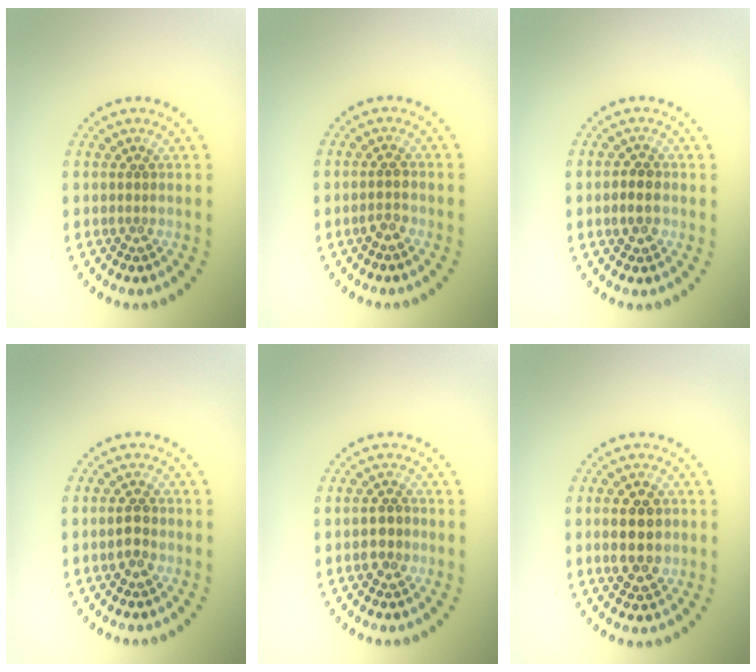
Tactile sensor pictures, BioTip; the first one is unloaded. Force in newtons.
{"total": 1.5, "press": 1.5, "slide": 0.3}
{"total": 2.3, "press": 2.2, "slide": 0.5}
{"total": 1.9, "press": 1.9, "slide": 0.1}
{"total": 1.9, "press": 1.8, "slide": 0.3}
{"total": 4.4, "press": 4.4, "slide": 0.3}